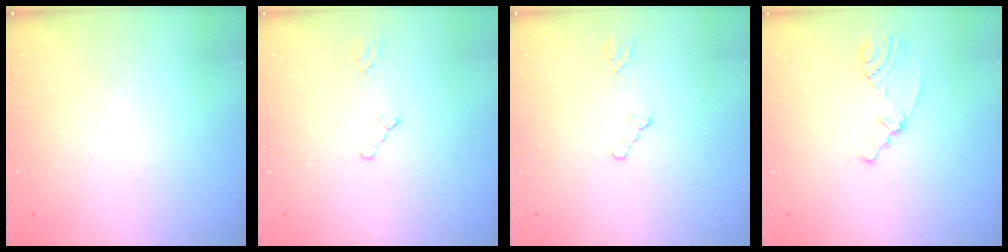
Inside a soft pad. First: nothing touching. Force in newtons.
{"total": 1.0, "press": 1.0, "slide": 0.2}
{"total": 1.6, "press": 1.6, "slide": 0.3}
{"total": 2.0, "press": 1.4, "slide": 1.4}